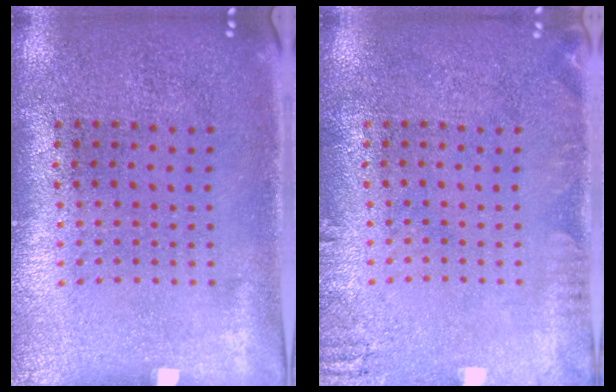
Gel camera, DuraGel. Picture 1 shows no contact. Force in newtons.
{"total": 1.7, "press": 1.7, "slide": 0.2}